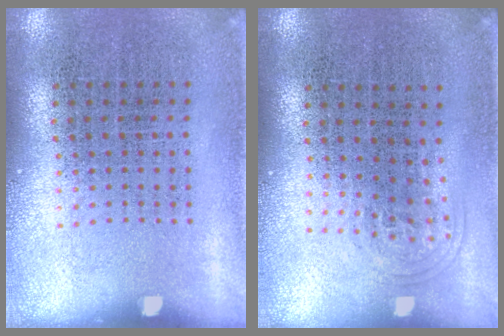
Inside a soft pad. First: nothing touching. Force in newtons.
{"total": 1.1, "press": 0.7, "slide": 0.7}